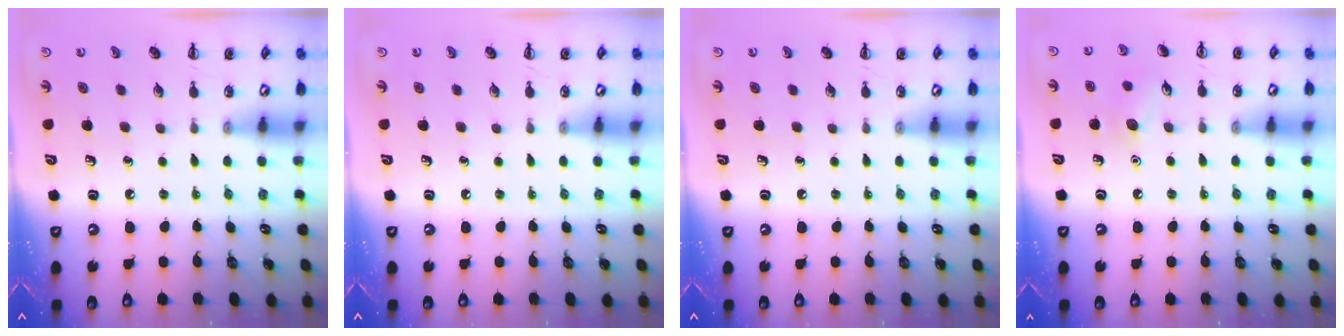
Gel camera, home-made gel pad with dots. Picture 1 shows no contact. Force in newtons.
{"total": 0.0}
{"total": 0.0}
{"total": 7.5, "press": 7.2, "slide": 2.1}